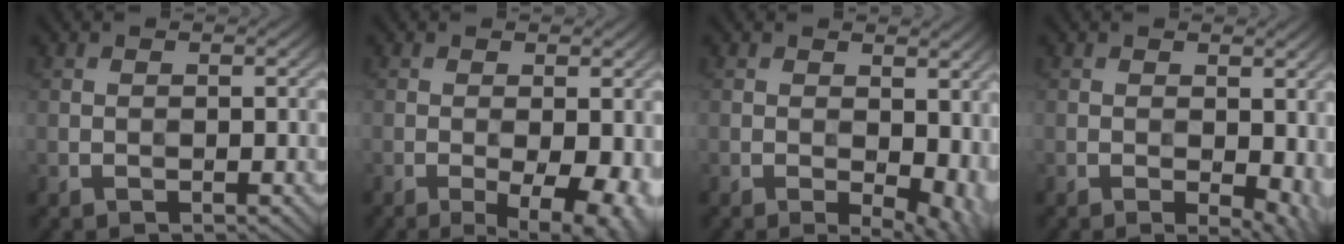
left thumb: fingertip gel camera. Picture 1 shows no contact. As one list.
[{"total": 7.3, "force": [-2.4, 2.7, 6.3], "torque": [-0.086, -0.013, -0.025]}, {"total": 7.3, "force": [-0.3, 4.1, 6.1], "torque": [-0.074, -0.008, 0.003]}, {"total": 4.8, "force": [-0.5, 2.6, 4.0], "torque": [-0.048, -0.008, -0.002]}]